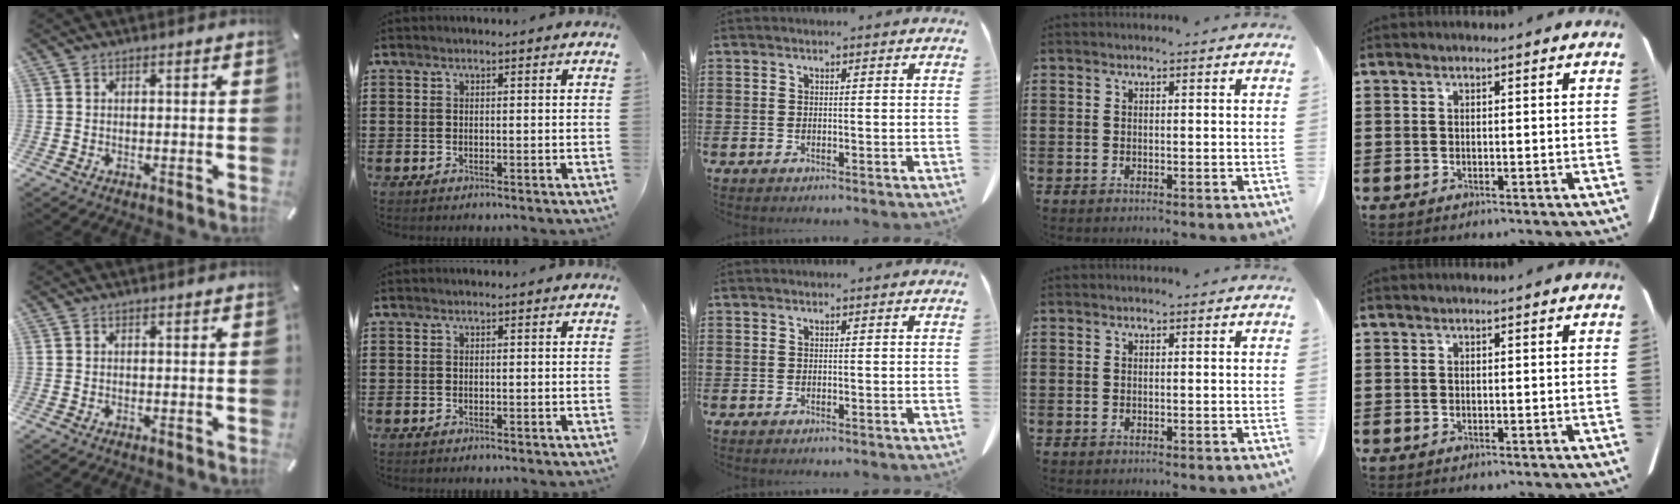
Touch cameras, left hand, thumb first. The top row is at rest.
{}